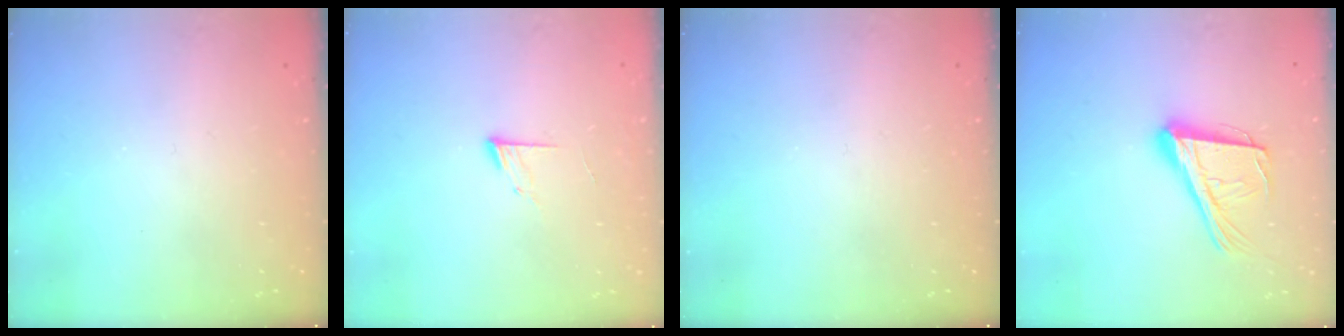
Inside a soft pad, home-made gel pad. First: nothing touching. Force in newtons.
{"total": 7.7, "press": 7.7, "slide": 0.8}
{"total": 0.0}
{"total": 19.5, "press": 19.1, "slide": 3.9}